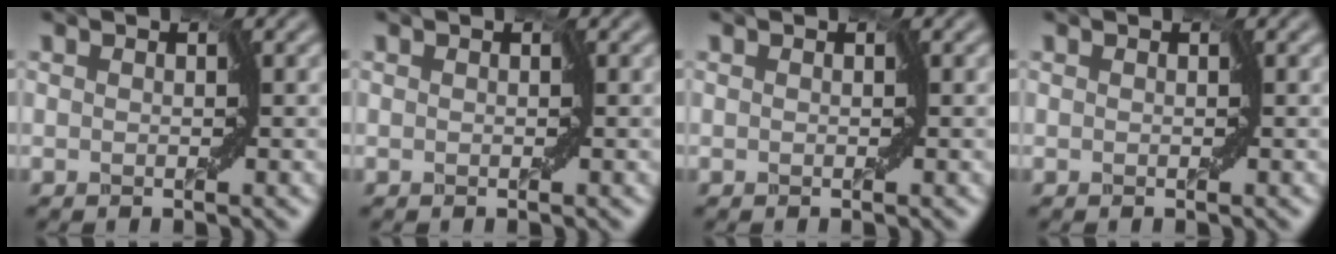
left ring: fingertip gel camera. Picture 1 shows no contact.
{"total": 0.0}
{"total": 0.0}
{"total": 0.0}